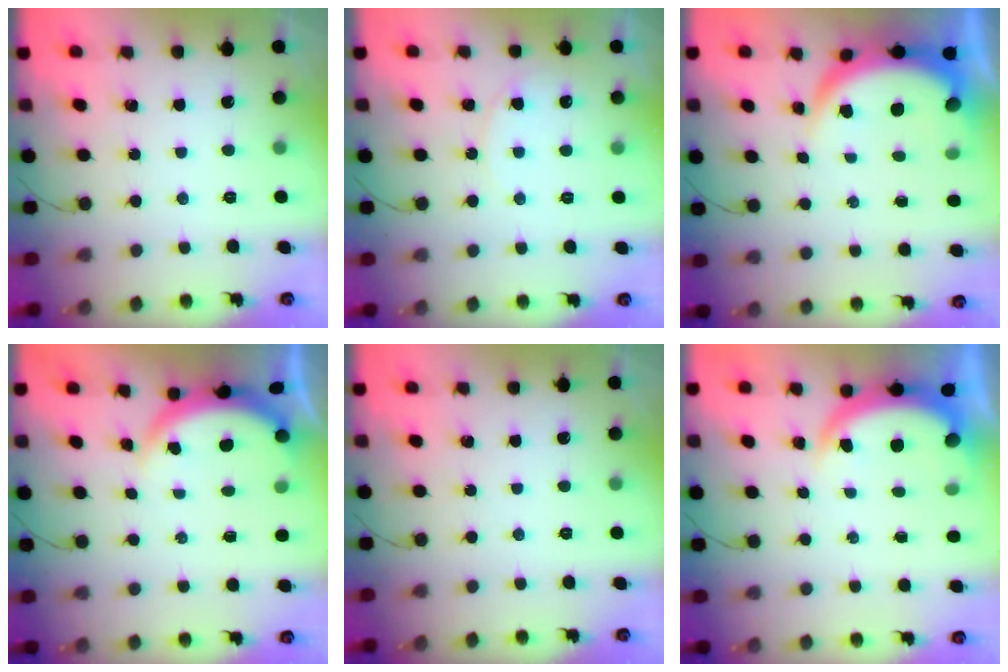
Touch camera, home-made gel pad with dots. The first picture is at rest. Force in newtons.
{"total": 4.9, "press": 4.8, "slide": 0.6}
{"total": 7.0, "press": 6.9, "slide": 0.8}
{"total": 3.8, "press": 3.7, "slide": 0.6}
{"total": 0.0}
{"total": 4.6, "press": 4.6, "slide": 0.3}